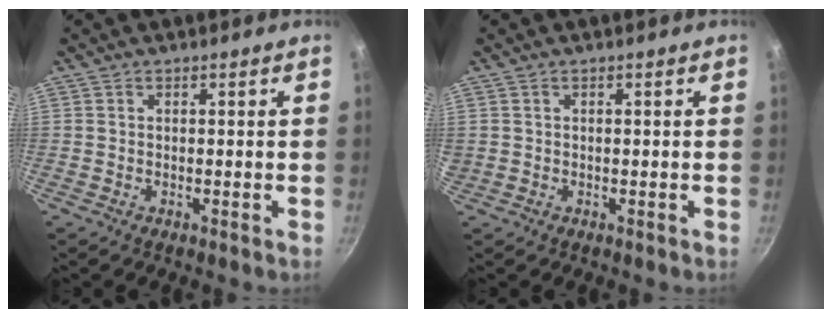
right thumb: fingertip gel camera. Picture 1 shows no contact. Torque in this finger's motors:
{"motor_torque": [0.68, 0.48, -0.32, 0.25, 0.00]}